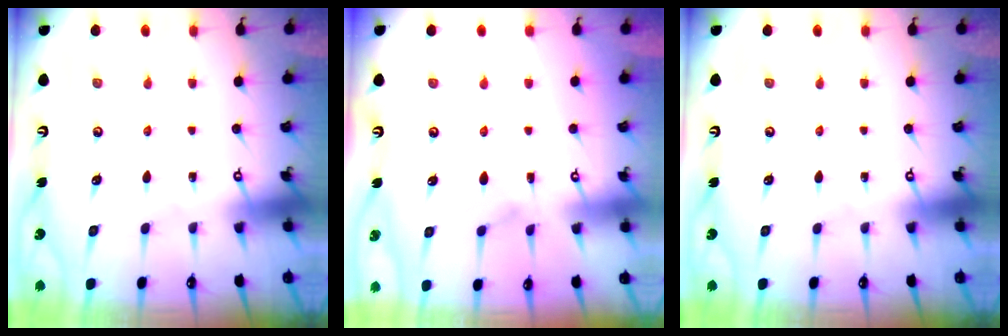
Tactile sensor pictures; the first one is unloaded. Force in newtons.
{"total": 3.2, "press": 3.0, "slide": 1.2}
{"total": 0.0}